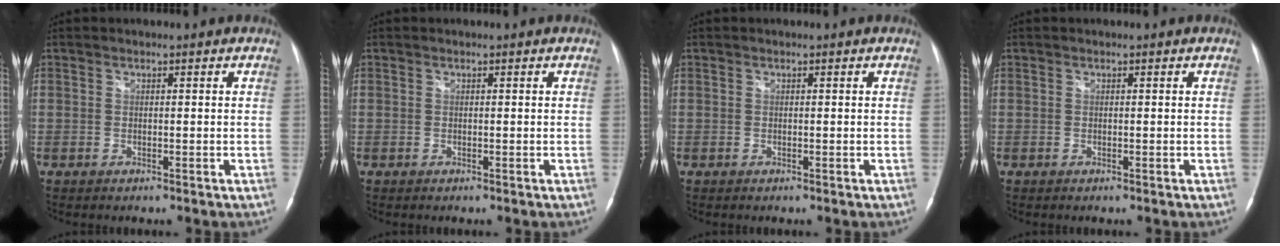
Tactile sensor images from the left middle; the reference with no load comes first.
{"total": 0.0}
{"total": 0.0}
{"total": 0.0}